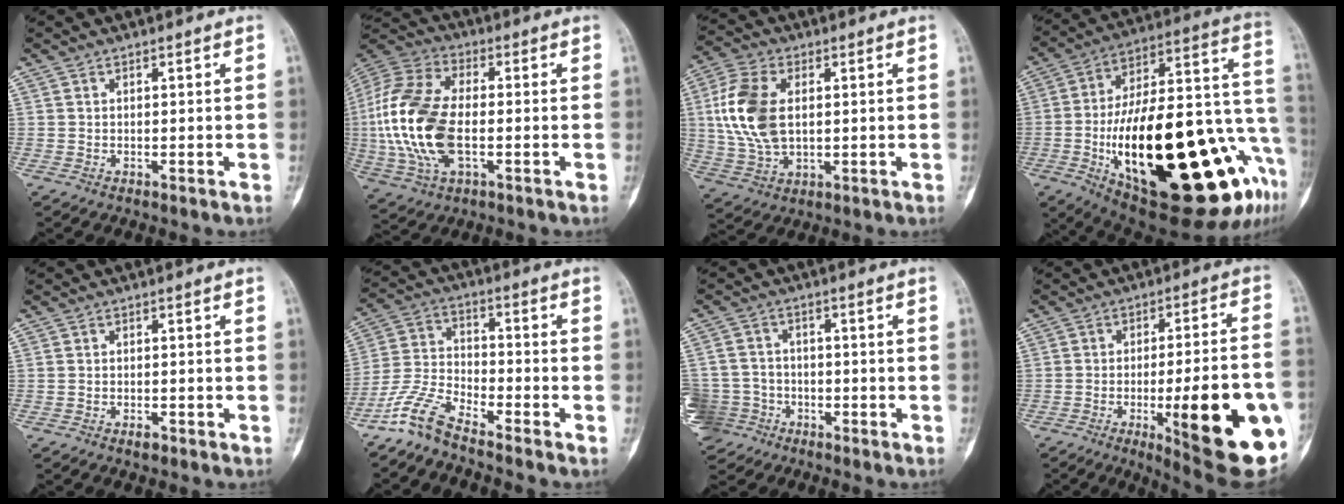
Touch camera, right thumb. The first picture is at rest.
{"total": 19.9, "force": [-2.1, 10.5, 16.8], "torque": [-0.376, 0.008, -0.037]}
{"total": 13.4, "force": [1.7, 8.0, 10.5], "torque": [-0.220, 0.001, 0.035]}
{"total": 41.4, "force": [-11.8, 15.5, 36.5], "torque": [-0.502, 0.025, -0.169]}
{"total": 1.4, "force": [-0.9, 0.8, 0.7], "torque": [-0.013, 0.003, -0.015]}
{"total": 8.0, "force": [-6.8, 2.0, 3.6], "torque": [-0.091, 0.049, -0.150]}
{"total": 11.6, "force": [-5.6, 9.7, 3.2], "torque": [-0.083, 0.036, -0.094]}
{"total": 24.1, "force": [-7.2, 5.7, 22.2], "torque": [-0.259, 0.003, -0.084]}